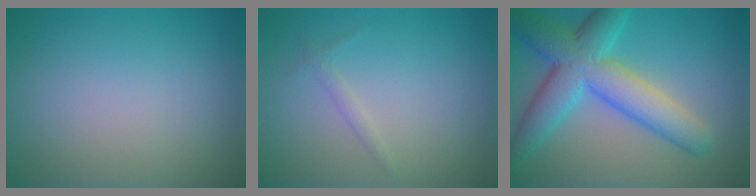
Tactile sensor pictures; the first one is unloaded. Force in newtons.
{"total": 0.8, "press": 0.8, "slide": 0.0}
{"total": 7.9, "press": 7.9, "slide": 0.1}